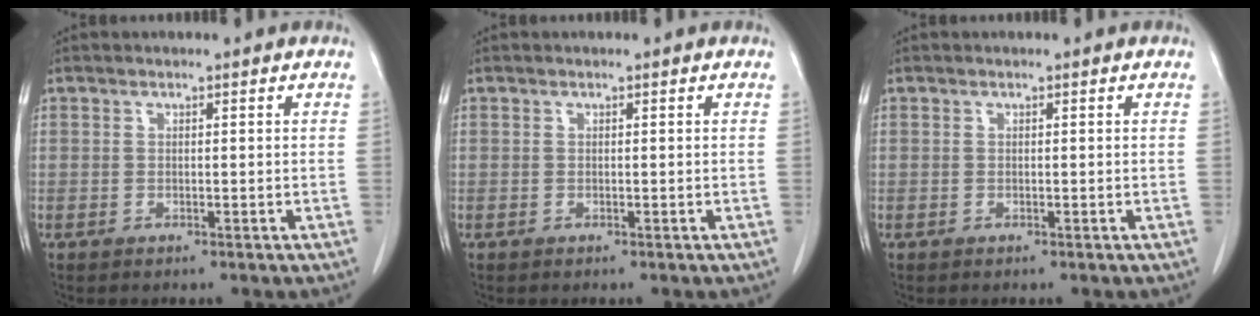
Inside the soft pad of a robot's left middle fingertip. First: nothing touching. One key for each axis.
{"total": 0.0}
{"total": 0.0}